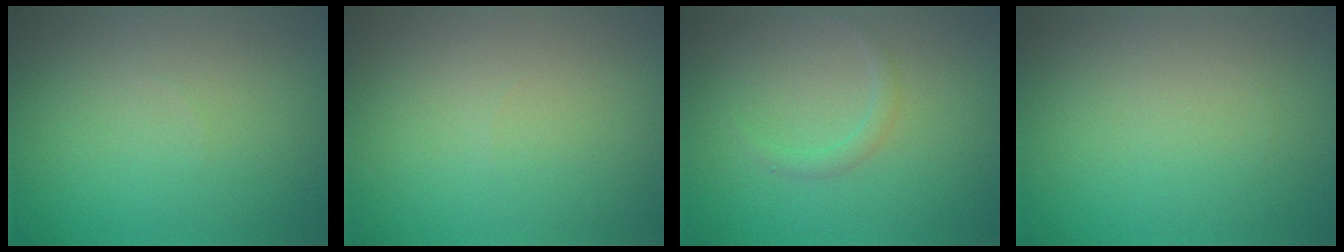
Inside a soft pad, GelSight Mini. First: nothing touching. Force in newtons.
{"total": 0.0}
{"total": 1.0, "press": 1.0, "slide": 0.1}
{"total": 0.0}